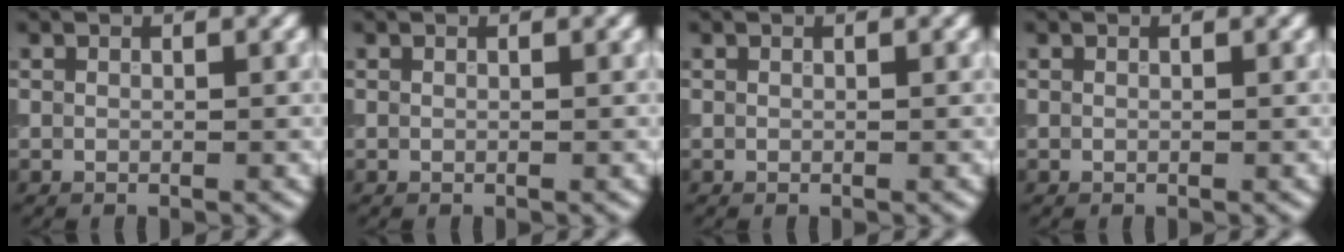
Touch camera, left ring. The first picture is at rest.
{"total": 0.0}
{"total": 0.0}
{"total": 0.0}